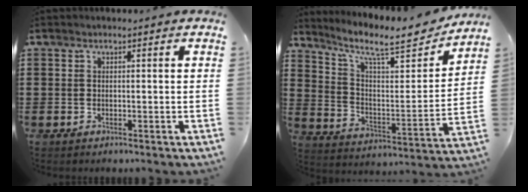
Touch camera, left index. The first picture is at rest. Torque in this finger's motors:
{"motor_torque": [2.14, 0.00, 0.26, 0.10]}